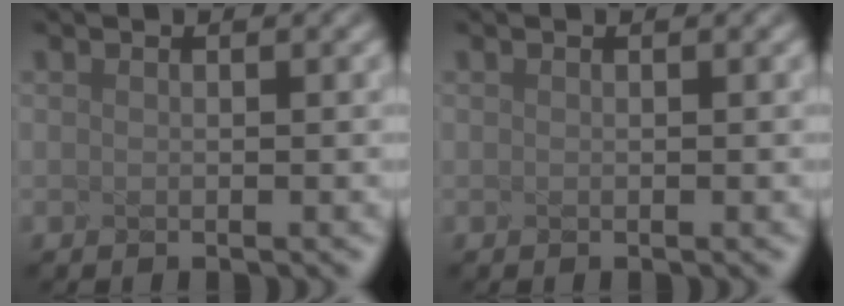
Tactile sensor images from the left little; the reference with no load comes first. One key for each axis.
{"total": 0.0}